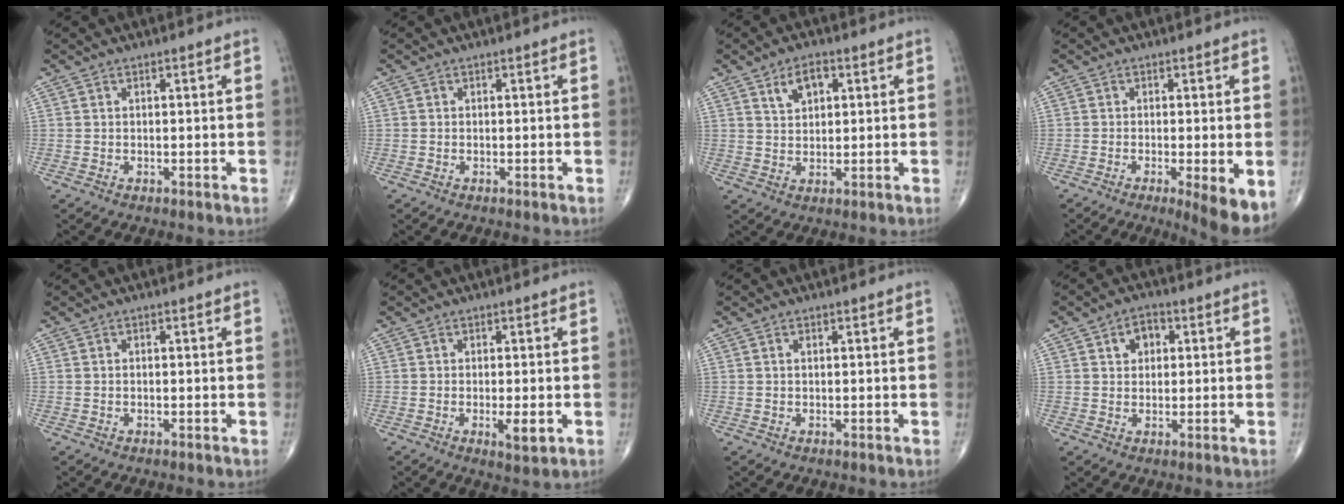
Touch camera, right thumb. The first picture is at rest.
{"total": 0.0}
{"total": 5.1, "force": [2.3, 2.9, 3.4], "torque": [-0.047, -0.004, 0.041]}
{"total": 6.4, "force": [-2.2, 1.0, 5.9], "torque": [-0.088, -0.019, -0.036]}
{"total": 0.0}
{"total": 3.6, "force": [-0.8, 1.0, 3.3], "torque": [-0.052, -0.008, -0.011]}
{"total": 0.7, "force": [0.3, 0.4, 0.5], "torque": [-0.011, 0.003, 0.006]}
{"total": 4.7, "force": [1.5, 3.4, 2.8], "torque": [-0.023, 0.003, 0.019]}